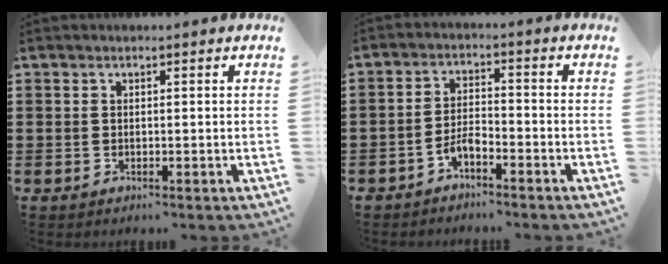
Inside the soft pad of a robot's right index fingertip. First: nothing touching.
{"total": 3.2, "force": [-2.5, 0.8, 1.7], "torque": [-0.047, 0.005, -0.055]}